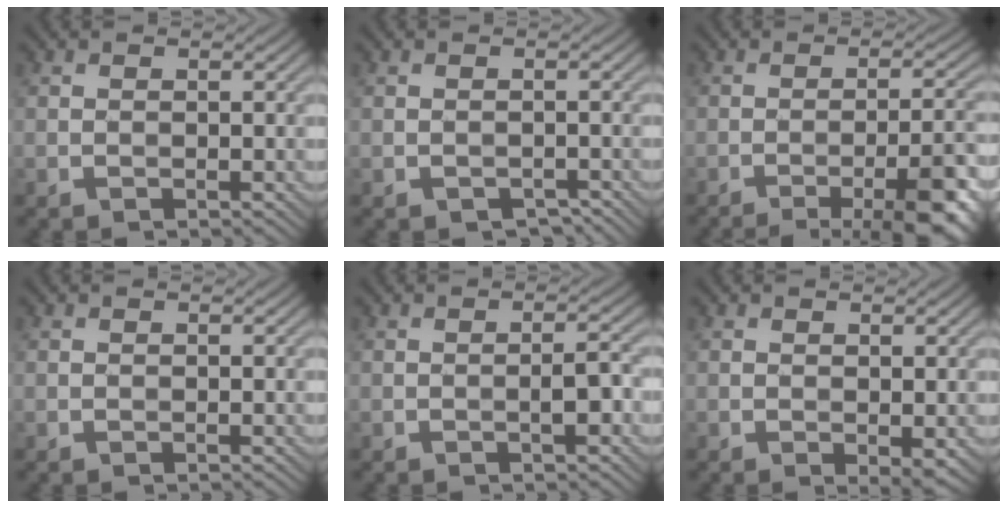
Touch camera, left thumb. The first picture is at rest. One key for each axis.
{"total": 1.3, "fx": -0.8, "fy": 0.9, "fz": 0.5, "tx": -0.016, "ty": -0.010, "tz": -0.012}
{"total": 9.8, "fx": -5.5, "fy": 2.0, "fz": 7.9, "tx": -0.104, "ty": 0.011, "tz": -0.076}
{"total": 0.0}
{"total": 2.1, "fx": -1.0, "fy": 0.3, "fz": 1.8, "tx": -0.027, "ty": 0.007, "tz": -0.020}
{"total": 1.8, "fx": -0.1, "fy": 0.9, "fz": 1.6, "tx": -0.026, "ty": -0.006, "tz": 0.000}